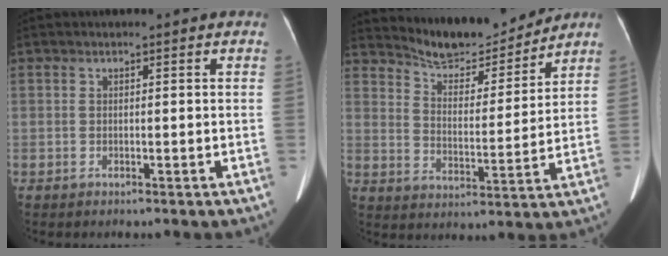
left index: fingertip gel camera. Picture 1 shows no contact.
{"total": 11.2, "force": [10.9, 1.6, 2.1], "torque": [-0.039, -0.003, 0.179]}